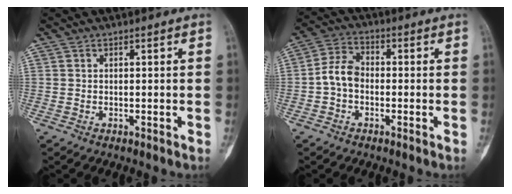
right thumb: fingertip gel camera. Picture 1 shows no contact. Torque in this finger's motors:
{"motor_torque": [1.02, 0.60, 0.62, -0.15, 0.06]}